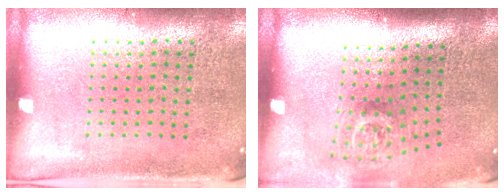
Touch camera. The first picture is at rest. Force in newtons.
{"total": 1.9, "press": 1.2, "slide": 1.4}